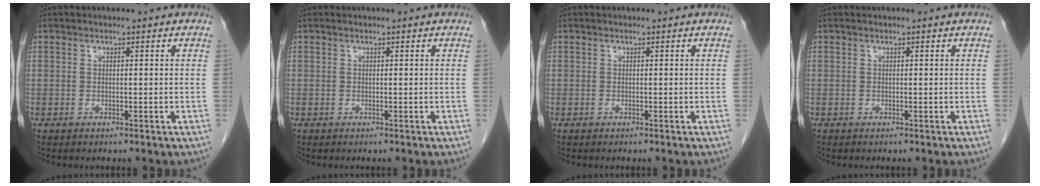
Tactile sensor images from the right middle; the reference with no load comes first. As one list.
[{"total": 0.0}, {"total": 0.0}, {"total": 0.0}]